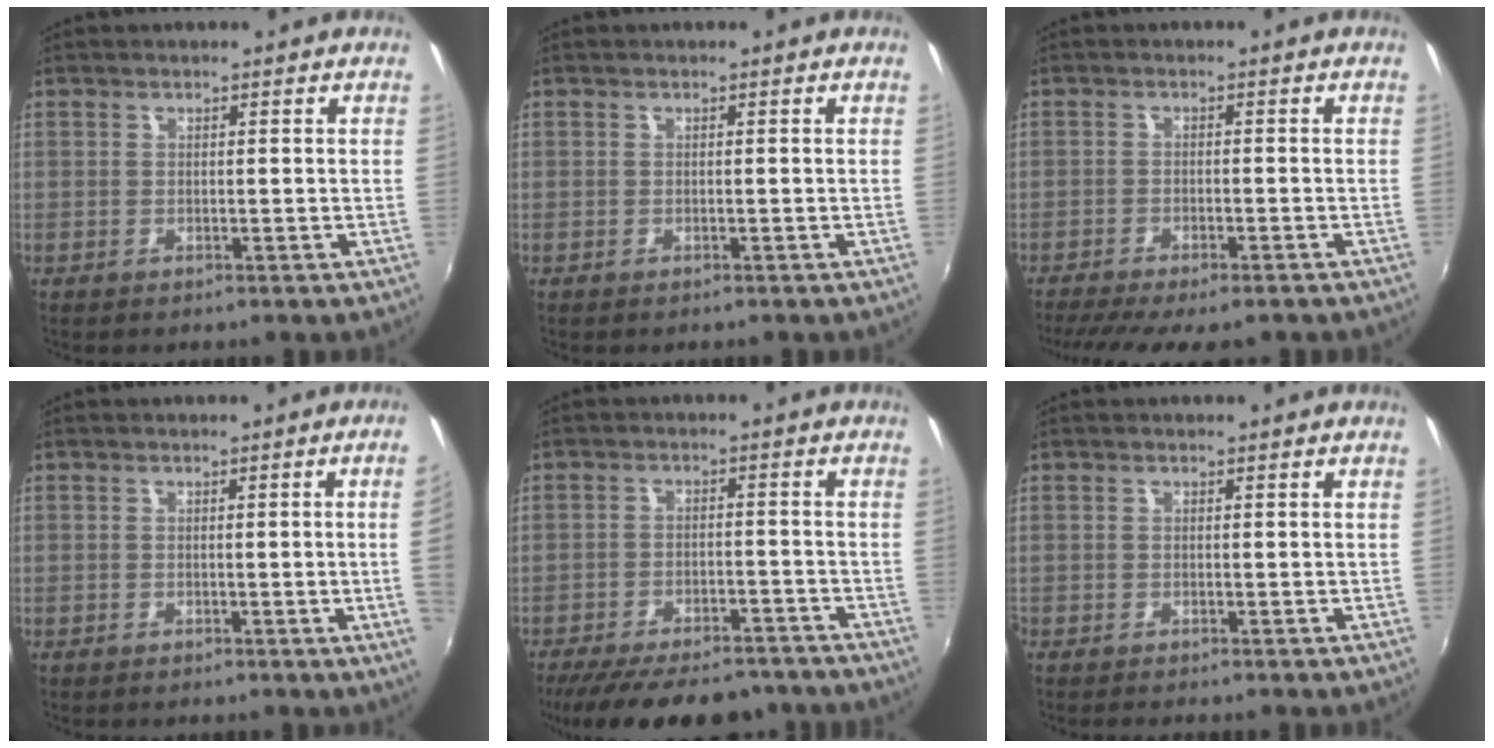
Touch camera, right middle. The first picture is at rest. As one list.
[{"total": 0.0}, {"total": 10.1, "force": [-8.3, 2.1, 5.5], "torque": [-0.122, -0.034, -0.130]}, {"total": 3.3, "force": [-0.1, -1.7, 2.8], "torque": [-0.051, -0.010, 0.007]}, {"total": 18.9, "force": [-15.5, 6.4, 8.6], "torque": [-0.175, -0.017, -0.214]}, {"total": 0.8, "force": [-0.8, 0.0, 0.2], "torque": [-0.003, -0.006, -0.017]}]